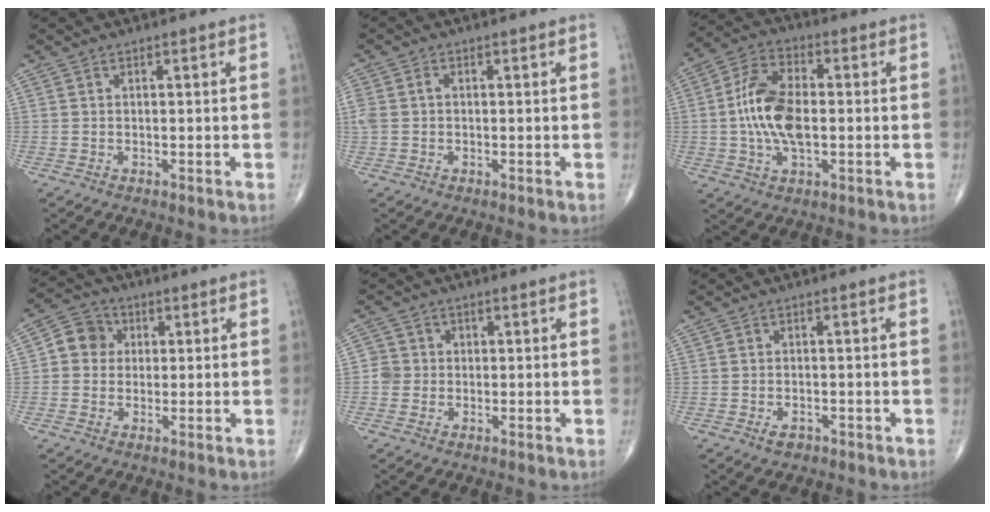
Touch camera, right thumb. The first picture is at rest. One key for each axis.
{"total": 3.0, "fx": 0.0, "fy": 2.2, "fz": 2.0, "tx": -0.057, "ty": 0.015, "tz": 0.002}
{"total": 12.3, "fx": -0.5, "fy": 6.4, "fz": 10.5, "tx": -0.205, "ty": 0.015, "tz": -0.014}
{"total": 6.2, "fx": 0.8, "fy": 5.6, "fz": 2.4, "tx": -0.019, "ty": 0.012, "tz": 0.000}
{"total": 3.2, "fx": -0.2, "fy": 3.1, "fz": 0.3, "tx": 0.021, "ty": 0.009, "tz": -0.010}
{"total": 2.0, "fx": -1.2, "fy": 1.1, "fz": 1.1, "tx": -0.020, "ty": 0.004, "tz": -0.016}